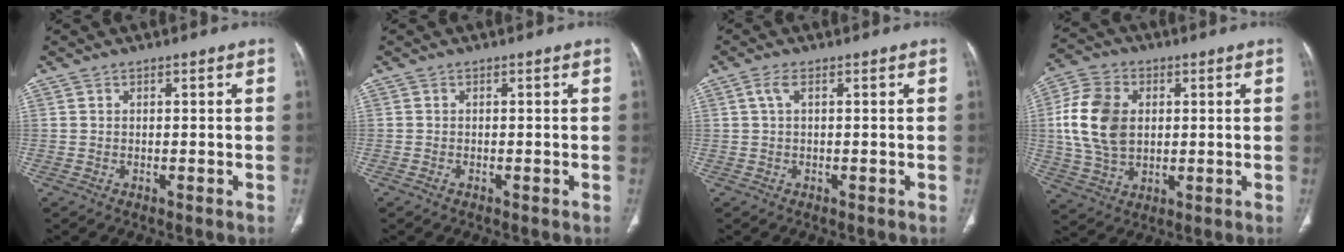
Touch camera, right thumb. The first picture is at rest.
{"total": 0.5, "force": [-0.3, 0.3, 0.3], "torque": [-0.008, 0.002, -0.005]}
{"total": 1.8, "force": [0.5, 0.6, 1.6], "torque": [-0.045, 0.009, 0.011]}
{"total": 13.7, "force": [1.8, 9.7, 9.5], "torque": [-0.175, 0.002, 0.035]}